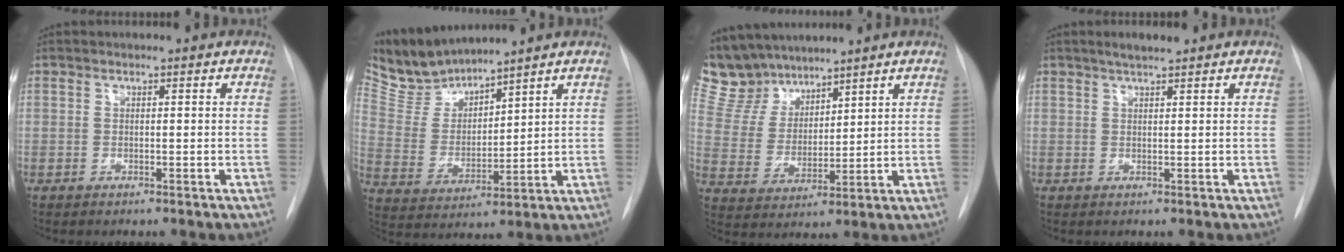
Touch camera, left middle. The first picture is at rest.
{"total": 8.7, "force": [8.5, 1.0, 1.3], "torque": [-0.045, 0.000, 0.187]}
{"total": 9.7, "force": [8.9, 3.8, 1.5], "torque": [-0.043, 0.008, 0.187]}
{"total": 2.5, "force": [2.0, 0.2, 1.5], "torque": [-0.031, 0.005, 0.034]}